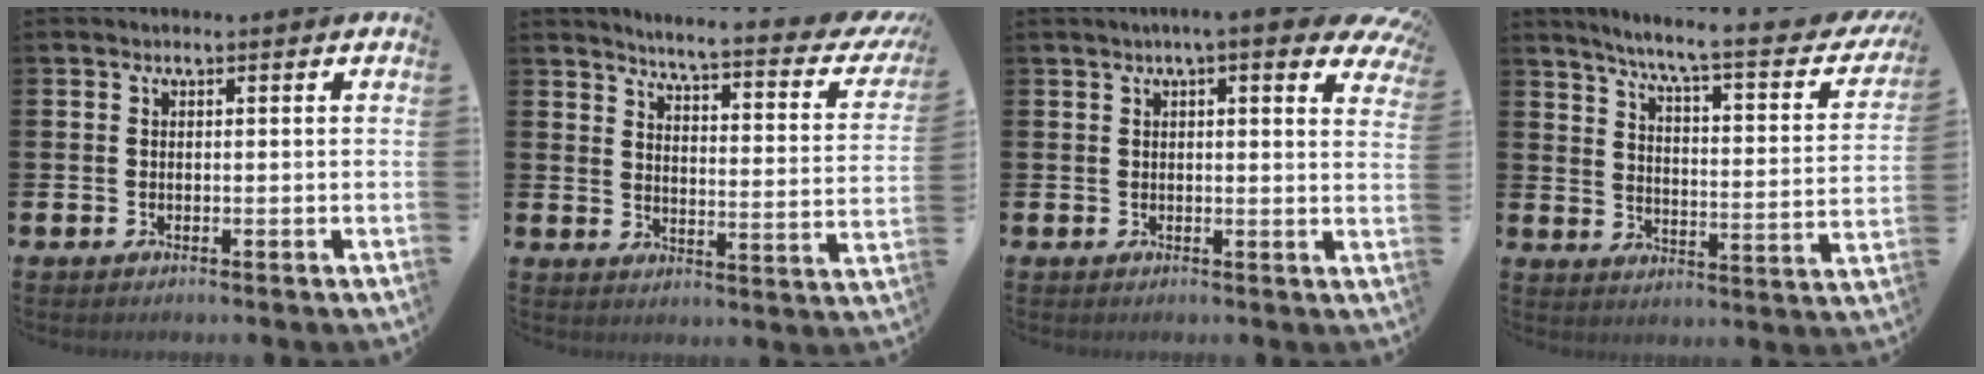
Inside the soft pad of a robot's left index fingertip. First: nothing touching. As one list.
[{"total": 4.6, "force": [4.1, 0.4, 1.9], "torque": [-0.044, -0.045, 0.058]}, {"total": 4.8, "force": [3.9, 0.7, 2.7], "torque": [-0.036, -0.017, 0.062]}, {"total": 7.3, "force": [5.8, 0.8, 4.4], "torque": [-0.094, -0.047, 0.085]}]